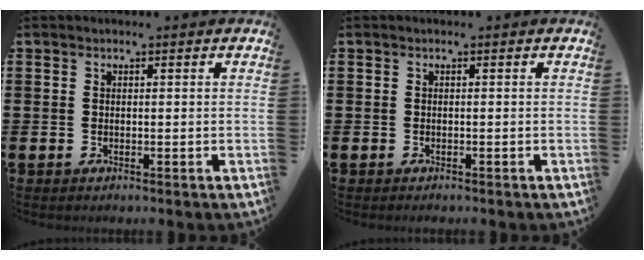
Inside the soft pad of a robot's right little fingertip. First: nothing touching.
{"total": 0.0}